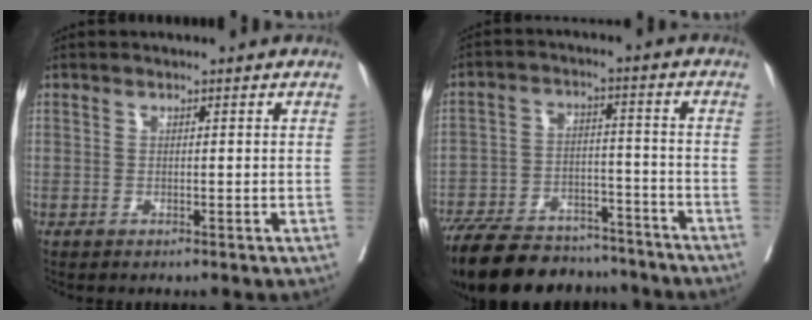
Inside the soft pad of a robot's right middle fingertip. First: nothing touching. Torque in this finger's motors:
{"motor_torque": [1.02, -1.11, 0.37, 0.18]}